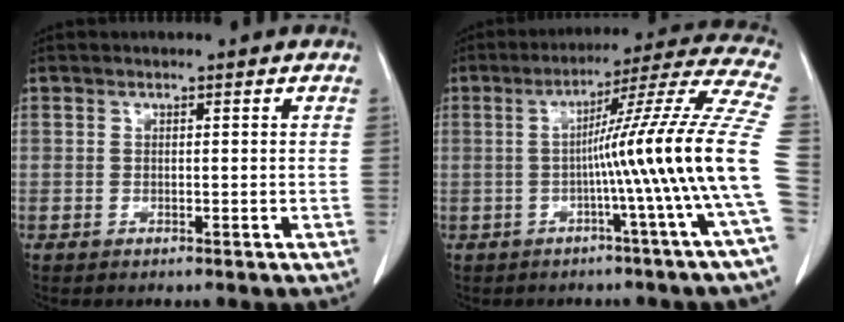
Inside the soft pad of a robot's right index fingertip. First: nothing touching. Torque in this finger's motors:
{"motor_torque": [1.52, -0.62, 0.76, 0.21]}